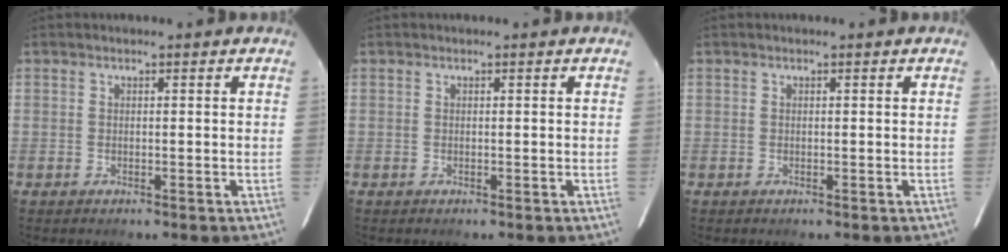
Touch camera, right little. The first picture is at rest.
{"total": 0.0}
{"total": 0.0}